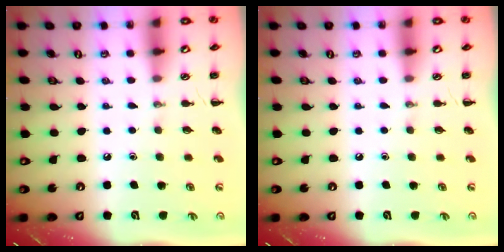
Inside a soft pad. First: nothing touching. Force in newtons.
{"total": 0.0}